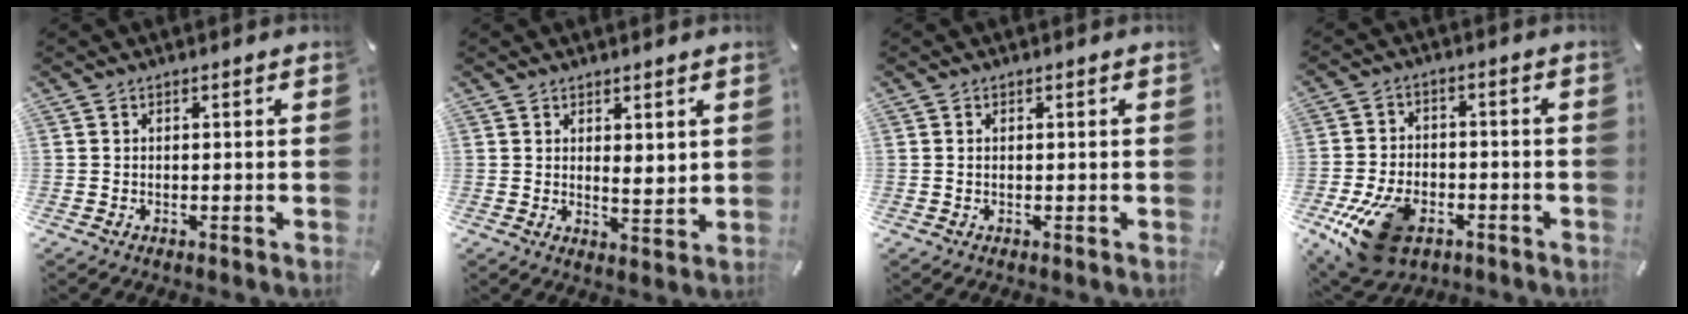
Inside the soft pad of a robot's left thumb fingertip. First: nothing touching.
{"total": 3.2, "force": [2.6, 1.3, 1.4], "torque": [-0.016, -0.017, 0.044]}
{"total": 0.6, "force": [0.1, 0.2, 0.6], "torque": [-0.013, 0.000, 0.001]}
{"total": 14.3, "force": [-6.7, 8.9, 8.9], "torque": [-0.169, 0.031, -0.112]}